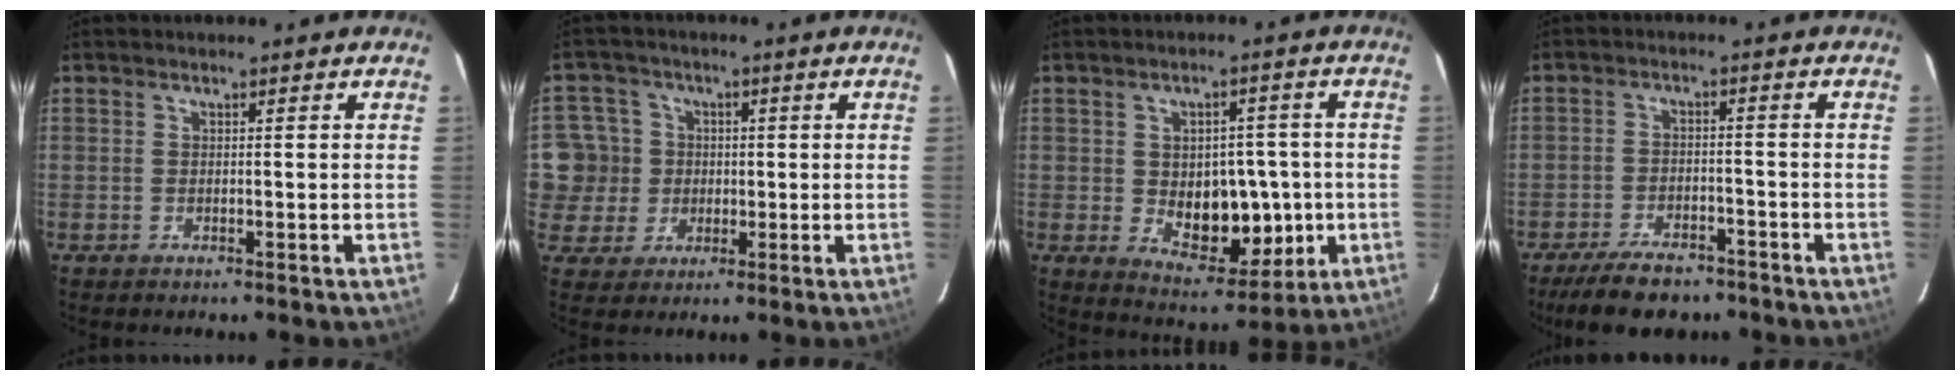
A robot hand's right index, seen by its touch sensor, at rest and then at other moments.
{"total": 8.3, "force": [0.4, 8.3, 0.9], "torque": [-0.030, 0.025, 0.018]}
{"total": 10.8, "force": [-1.1, 6.5, 8.5], "torque": [-0.113, 0.007, -0.002]}
{"total": 8.3, "force": [-6.7, 3.5, 3.5], "torque": [-0.063, -0.006, -0.112]}